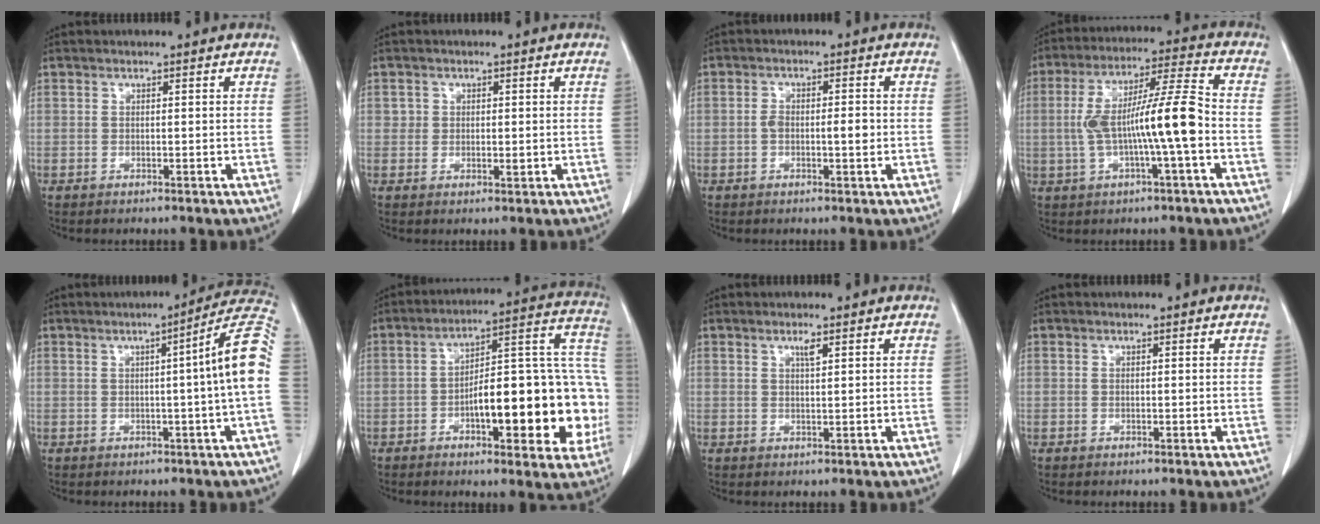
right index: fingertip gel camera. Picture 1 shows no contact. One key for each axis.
{"total": 1.9, "fx": 0.3, "fy": 1.6, "fz": 1.0, "tx": -0.013, "ty": -0.002, "tz": 0.003}
{"total": 3.8, "fx": -0.4, "fy": 1.4, "fz": 3.5, "tx": -0.065, "ty": 0.008, "tz": -0.006}
{"total": 12.6, "fx": -1.7, "fy": 0.7, "fz": 12.5, "tx": -0.233, "ty": 0.023, "tz": -0.030}
{"total": 9.7, "fx": -0.2, "fy": -1.5, "fz": 9.6, "tx": -0.112, "ty": 0.015, "tz": -0.011}
{"total": 21.2, "fx": -4.9, "fy": 6.2, "fz": 19.6, "tx": -0.206, "ty": 0.047, "tz": -0.057}
{"total": 1.4, "fx": 0.8, "fy": 0.0, "fz": 1.1, "tx": -0.021, "ty": -0.001, "tz": 0.014}
{"total": 0.0}